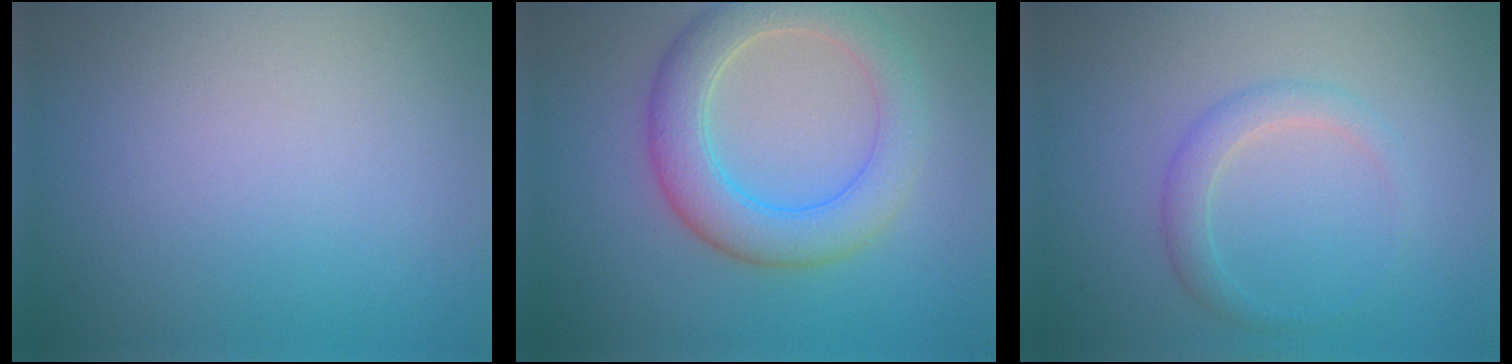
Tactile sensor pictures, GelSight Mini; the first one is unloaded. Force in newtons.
{"total": 5.7, "press": 5.7, "slide": 0.2}
{"total": 2.1, "press": 2.1, "slide": 0.1}